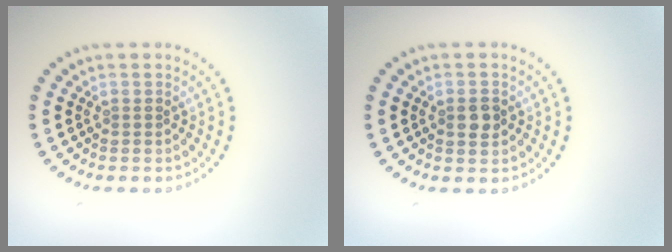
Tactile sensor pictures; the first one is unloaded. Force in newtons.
{"total": 1.7, "press": 1.7, "slide": 0.1}